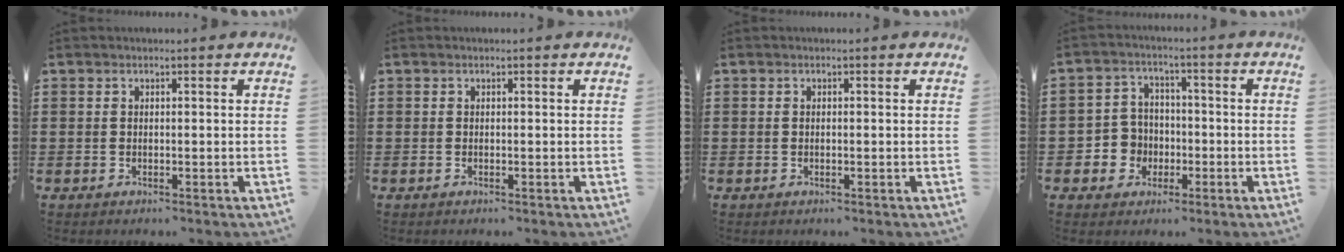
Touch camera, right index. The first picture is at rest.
{"total": 0.0}
{"total": 0.0}
{"total": 5.1, "force": [-1.4, 4.7, 1.3], "torque": [-0.046, 0.012, -0.029]}